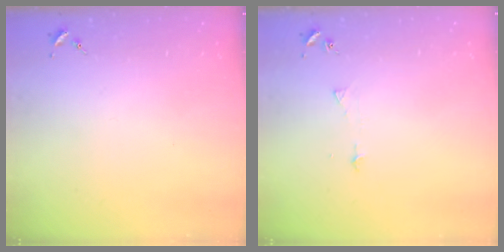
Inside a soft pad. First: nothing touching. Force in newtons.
{"total": 4.2, "press": 4.2, "slide": 0.5}